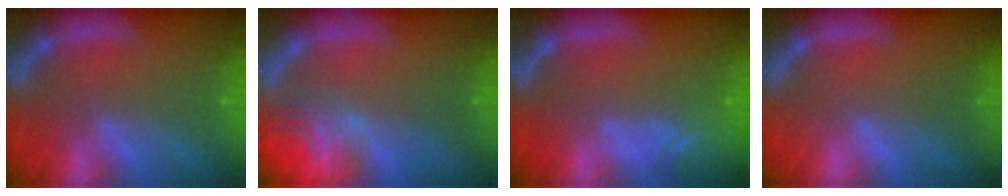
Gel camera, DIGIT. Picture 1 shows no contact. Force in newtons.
{"total": 6.1}
{"total": 5.5}
{"total": 0.0}